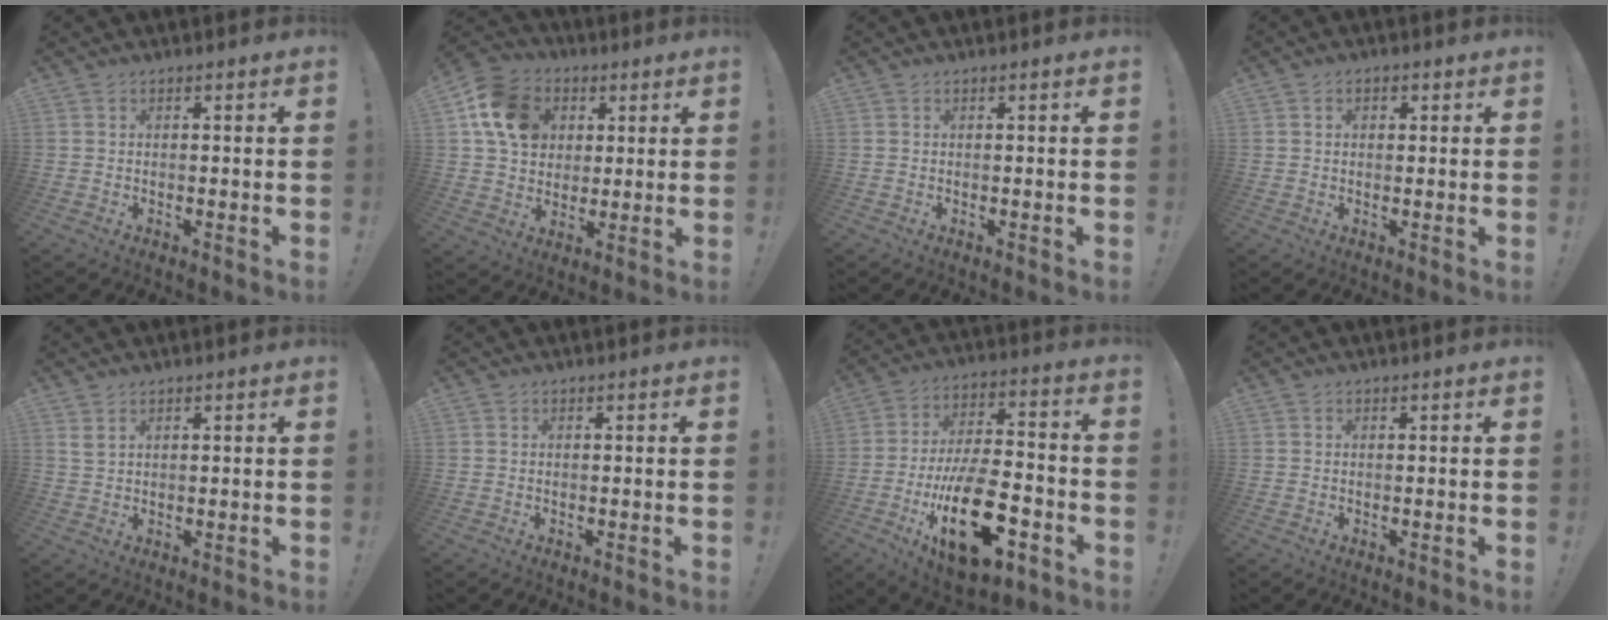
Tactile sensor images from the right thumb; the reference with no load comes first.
{"total": 14.8, "force": [4.7, 11.9, 7.4], "torque": [-0.117, -0.001, 0.099]}
{"total": 0.0}
{"total": 1.5, "force": [0.3, 1.2, 0.9], "torque": [-0.011, 0.002, 0.003]}
{"total": 2.0, "force": [1.3, 0.7, 1.3], "torque": [-0.024, -0.005, 0.023]}
{"total": 0.0}
{"total": 23.6, "force": [-9.2, 10.8, 18.9], "torque": [-0.323, 0.050, -0.141]}
{"total": 0.0}